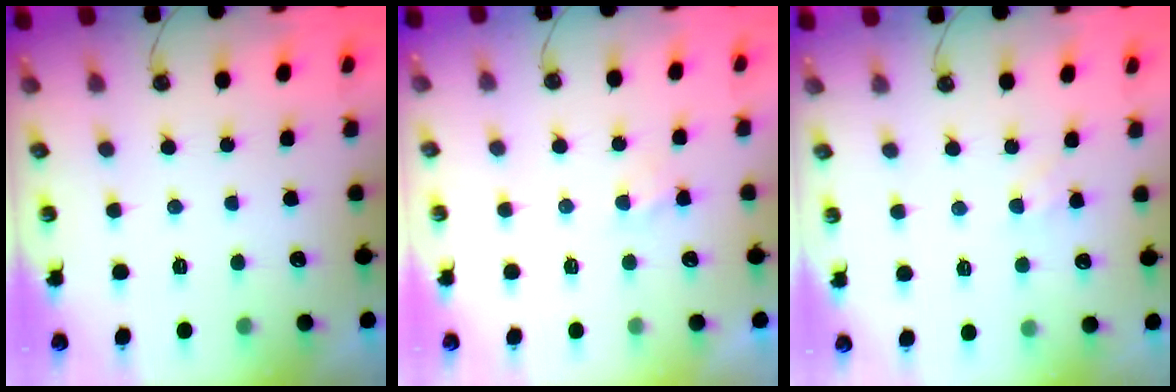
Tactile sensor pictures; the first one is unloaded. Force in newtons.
{"total": 2.3, "press": 2.3, "slide": 0.4}
{"total": 5.4, "press": 5.4, "slide": 0.7}